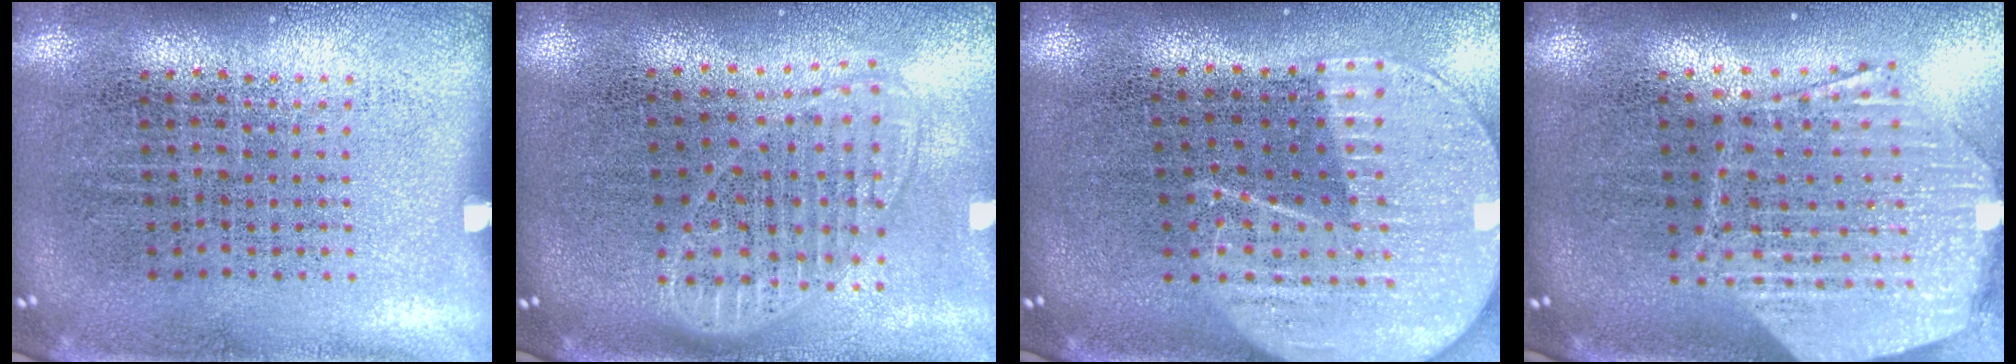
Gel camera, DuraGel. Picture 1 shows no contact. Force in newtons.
{"total": 1.8, "press": 1.4, "slide": 1.0}
{"total": 2.3, "press": 2.0, "slide": 1.1}
{"total": 2.5, "press": 2.1, "slide": 1.4}